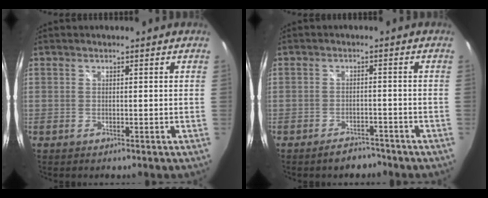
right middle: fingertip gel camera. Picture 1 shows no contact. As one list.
[{"total": 3.7, "force": [-3.2, 1.5, 1.0], "torque": [-0.023, 0.006, -0.046]}]